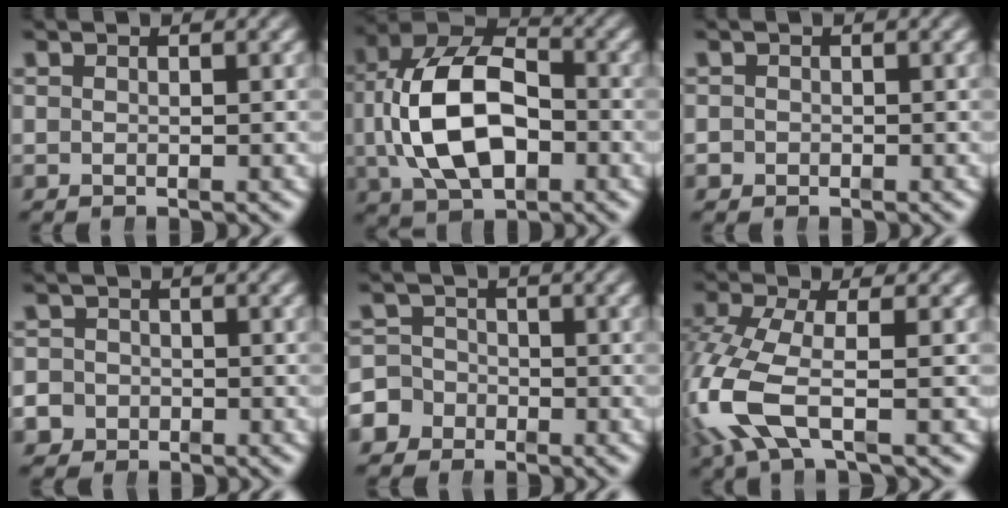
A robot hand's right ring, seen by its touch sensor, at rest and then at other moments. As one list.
[{"total": 11.1, "force": [-0.1, 7.5, 8.1], "torque": [-0.162, -0.020, 0.007]}, {"total": 0.9, "force": [-0.6, 0.6, -0.2], "torque": [0.004, -0.003, -0.012]}, {"total": 4.0, "force": [-1.7, 3.6, 0.5], "torque": [-0.019, -0.020, -0.028]}, {"total": 4.8, "force": [-2.5, 4.0, 0.6], "torque": [-0.008, -0.011, -0.047]}, {"total": 6.0, "force": [-1.2, 2.9, 5.0], "torque": [-0.149, -0.027, -0.008]}]